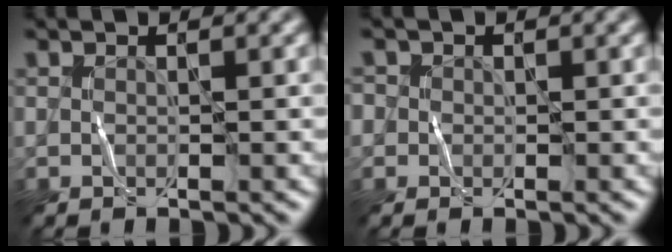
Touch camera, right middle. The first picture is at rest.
{"total": 1.4, "force": [0.3, 1.3, 0.2], "torque": [0.008, 0.002, -0.012]}